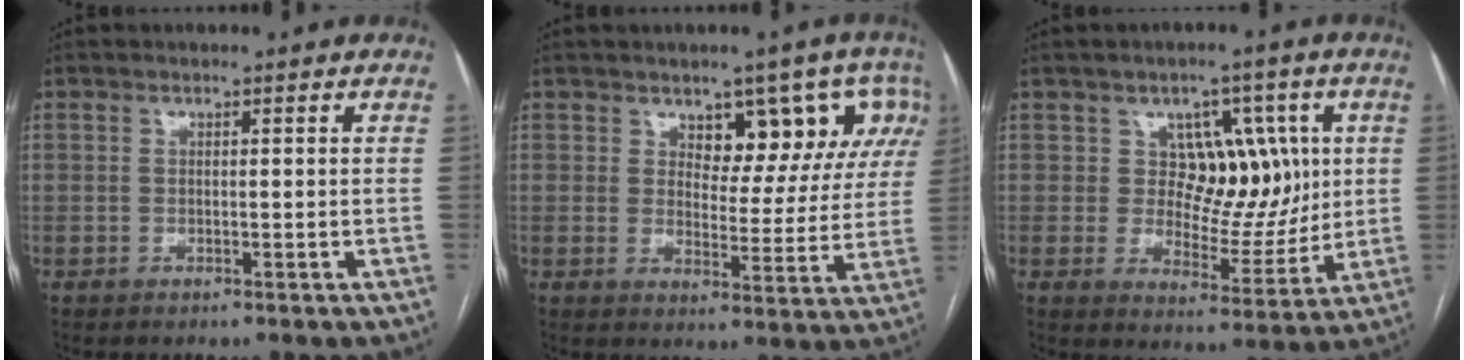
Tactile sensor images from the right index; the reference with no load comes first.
{"total": 9.1, "force": [5.3, 5.1, 5.4], "torque": [-0.047, 0.006, 0.065]}
{"total": 9.4, "force": [2.3, 6.4, 6.4], "torque": [-0.072, 0.017, 0.044]}